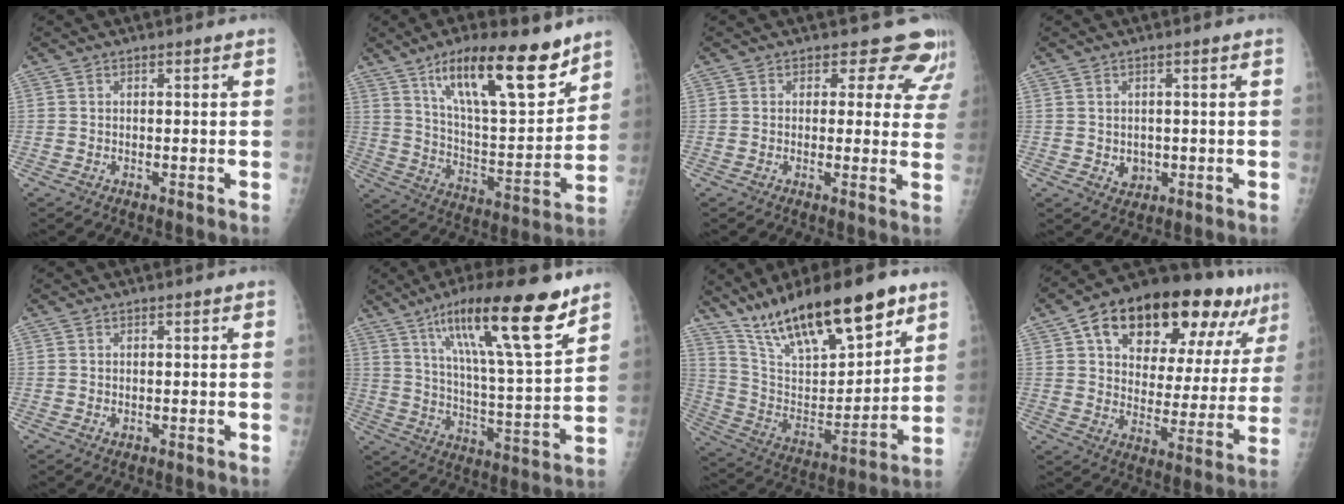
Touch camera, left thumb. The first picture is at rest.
{"total": 21.4, "force": [13.6, 6.5, 15.2], "torque": [-0.212, -0.067, 0.232]}
{"total": 8.7, "force": [7.1, 4.8, 1.4], "torque": [0.041, -0.031, 0.052]}
{"total": 3.0, "force": [-0.3, 2.6, 1.5], "torque": [-0.010, -0.001, 0.006]}
{"total": 1.0, "force": [0.2, 0.7, 0.6], "torque": [-0.008, -0.002, 0.005]}
{"total": 22.2, "force": [13.5, 4.1, 17.1], "torque": [-0.262, -0.051, 0.226]}
{"total": 24.6, "force": [16.6, 8.1, 16.3], "torque": [-0.245, -0.048, 0.296]}
{"total": 26.7, "force": [14.5, 12.7, 18.5], "torque": [-0.237, 0.001, 0.219]}